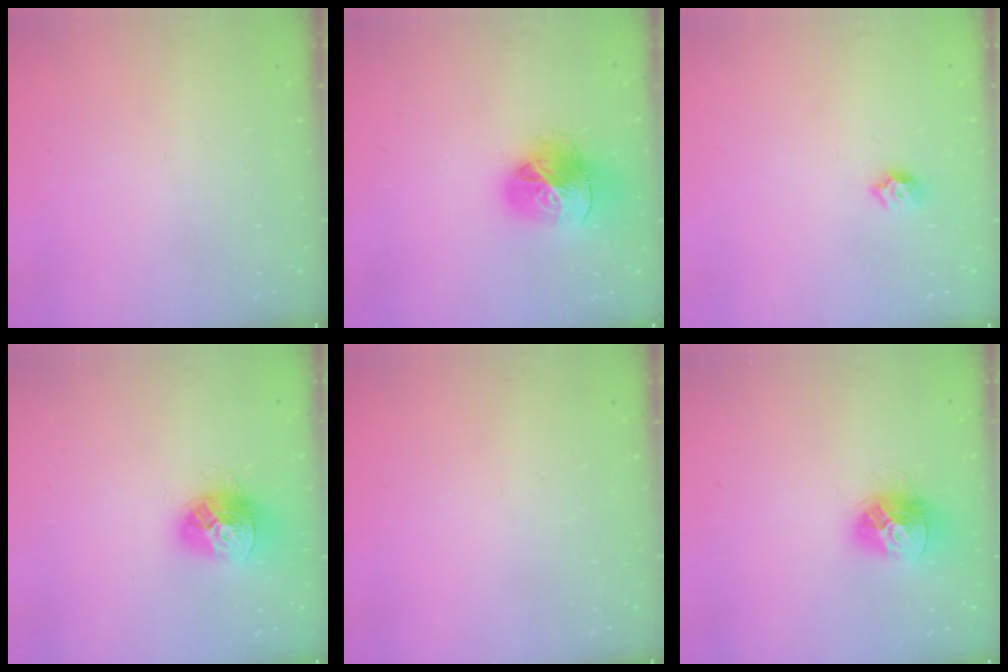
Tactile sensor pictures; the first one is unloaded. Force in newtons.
{"total": 18.4, "press": 18.3, "slide": 2.2}
{"total": 6.3, "press": 6.3, "slide": 0.2}
{"total": 14.6, "press": 14.5, "slide": 1.3}
{"total": 0.0}
{"total": 13.4, "press": 13.4, "slide": 1.2}